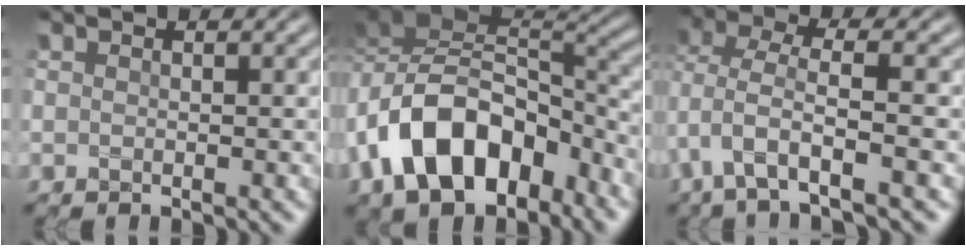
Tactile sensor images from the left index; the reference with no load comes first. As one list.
[{"total": 11.6, "force": [-4.8, 7.3, 7.6], "torque": [-0.125, 0.015, -0.096]}, {"total": 5.1, "force": [-1.8, 1.9, 4.4], "torque": [-0.096, 0.001, -0.040]}]